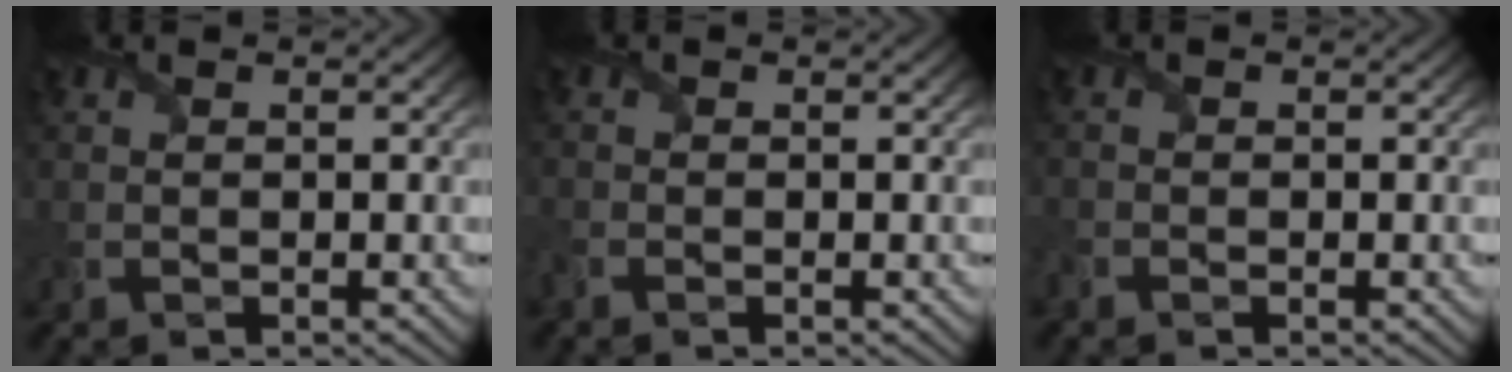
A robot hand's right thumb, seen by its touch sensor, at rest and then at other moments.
{"total": 1.4, "force": [-1.2, 0.5, 0.6], "torque": [-0.022, -0.010, -0.030]}
{"total": 1.2, "force": [-1.0, 0.5, 0.2], "torque": [-0.008, -0.008, -0.026]}